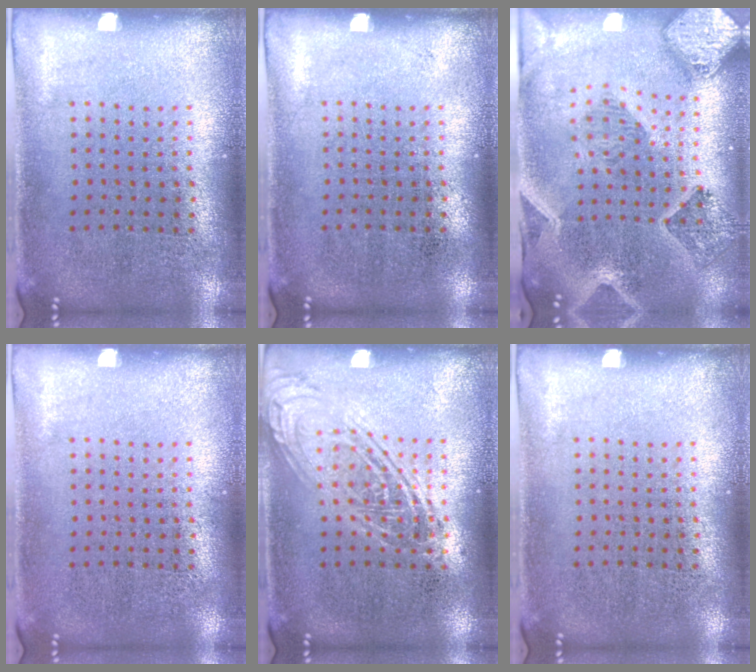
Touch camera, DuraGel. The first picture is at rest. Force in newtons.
{"total": 0.0}
{"total": 2.1, "press": 1.9, "slide": 0.7}
{"total": 0.0}
{"total": 2.1, "press": 2.1, "slide": 0.1}
{"total": 0.0}